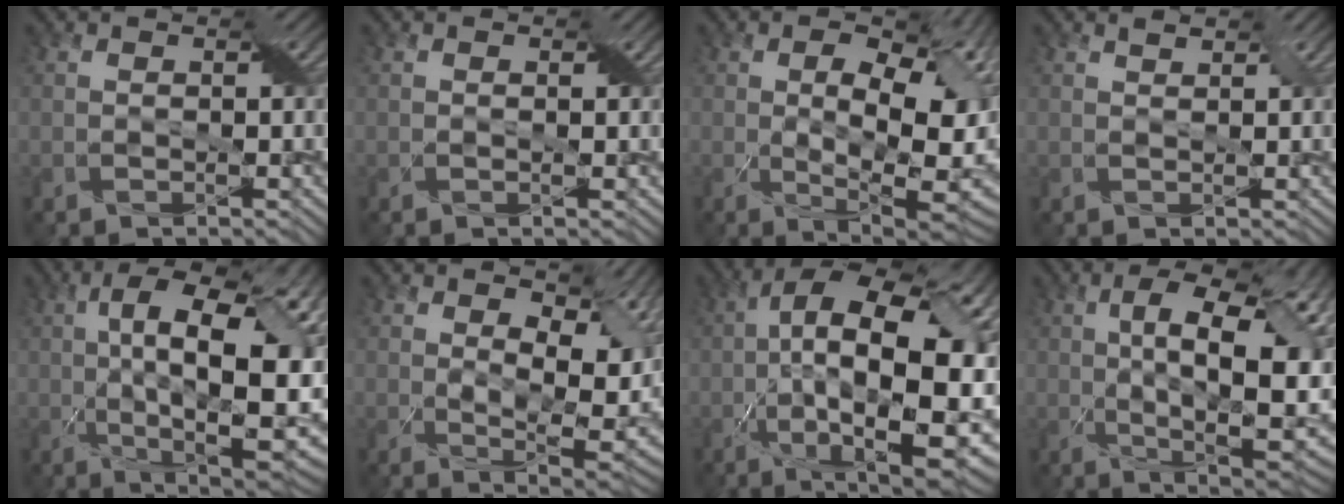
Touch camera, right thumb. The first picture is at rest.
{"total": 0.7, "force": [0.2, 0.2, 0.6], "torque": [-0.010, -0.001, 0.002]}
{"total": 15.8, "force": [0.9, 7.8, 13.8], "torque": [-0.196, -0.019, 0.039]}
{"total": 1.0, "force": [0.8, 0.2, 0.4], "torque": [-0.013, 0.001, 0.017]}
{"total": 17.9, "force": [1.3, 7.6, 16.2], "torque": [-0.247, 0.007, 0.019]}
{"total": 11.2, "force": [3.0, 5.9, 9.0], "torque": [-0.159, -0.023, 0.054]}
{"total": 20.0, "force": [-2.2, 8.4, 18.0], "torque": [-0.269, 0.009, -0.046]}
{"total": 16.4, "force": [2.0, 6.9, 14.7], "torque": [-0.220, 0.006, 0.032]}